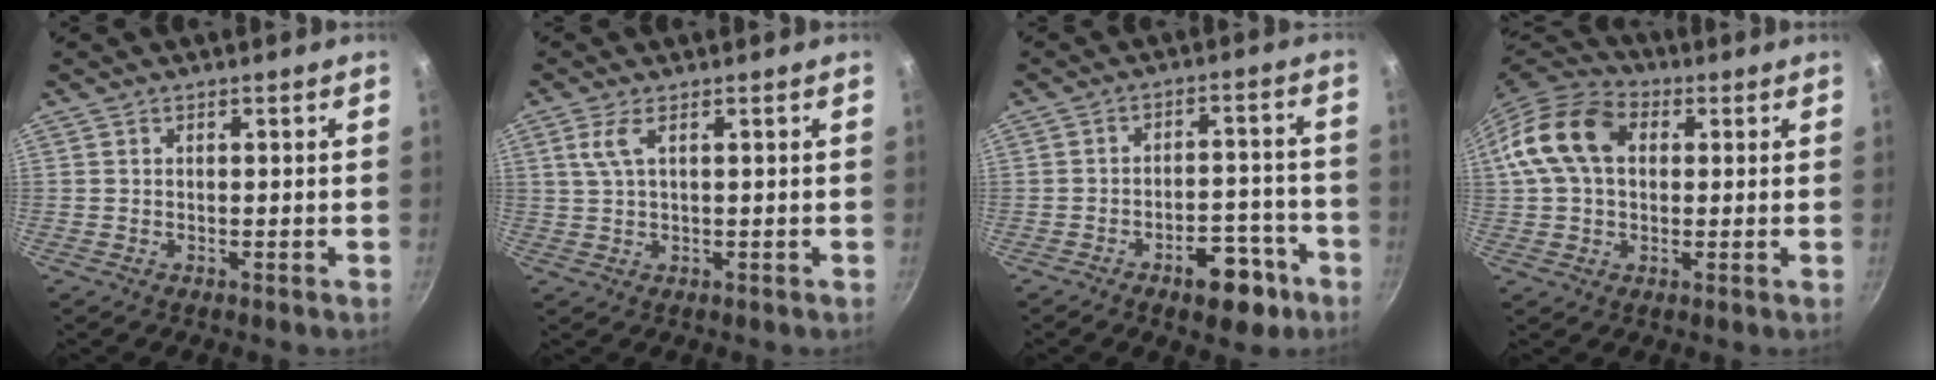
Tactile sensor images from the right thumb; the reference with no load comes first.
{"total": 3.4, "force": [1.1, 0.8, 3.1], "torque": [-0.073, 0.003, 0.026]}
{"total": 9.9, "force": [-5.6, 5.1, 6.4], "torque": [-0.052, 0.046, -0.065]}
{"total": 13.5, "force": [2.6, 9.4, 9.2], "torque": [-0.152, 0.024, 0.029]}